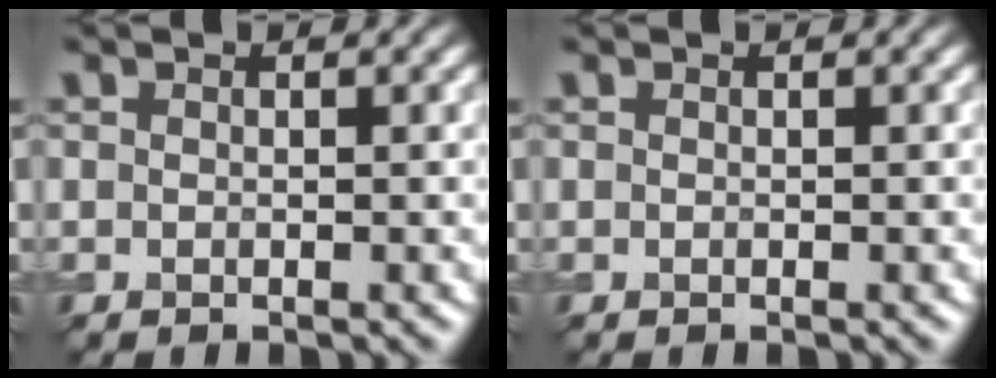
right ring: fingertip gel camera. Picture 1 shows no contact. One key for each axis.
{"total": 0.0}